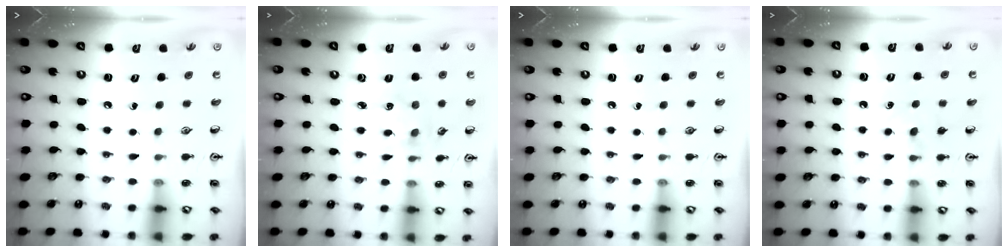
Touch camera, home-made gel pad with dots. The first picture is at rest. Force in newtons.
{"total": 1.1, "press": 1.1, "slide": 0.1}
{"total": 0.0}
{"total": 4.4, "press": 4.3, "slide": 0.5}